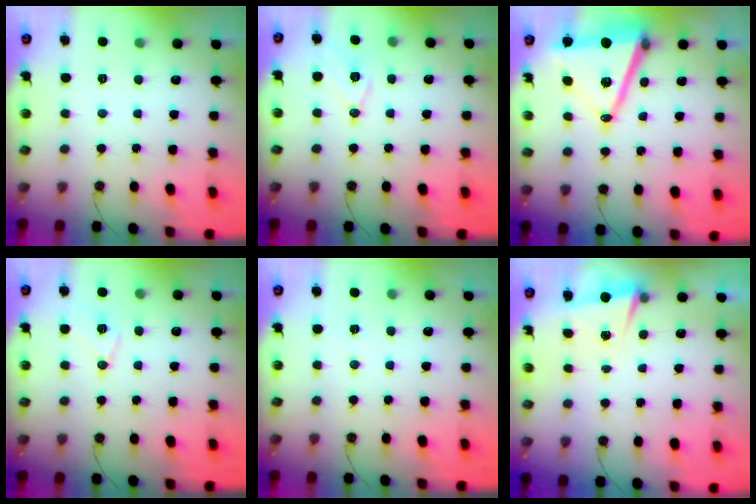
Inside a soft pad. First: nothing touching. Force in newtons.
{"total": 9.5, "press": 8.8, "slide": 3.7}
{"total": 15.8, "press": 15.3, "slide": 3.9}
{"total": 8.8, "press": 8.1, "slide": 3.6}
{"total": 3.6, "press": 2.7, "slide": 2.4}
{"total": 2.8, "press": 1.8, "slide": 2.2}